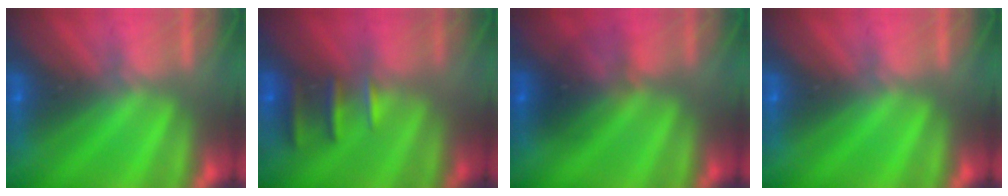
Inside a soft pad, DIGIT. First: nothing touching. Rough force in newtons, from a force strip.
{"total": 2.4}
{"total": 2.9}
{"total": 0.0}